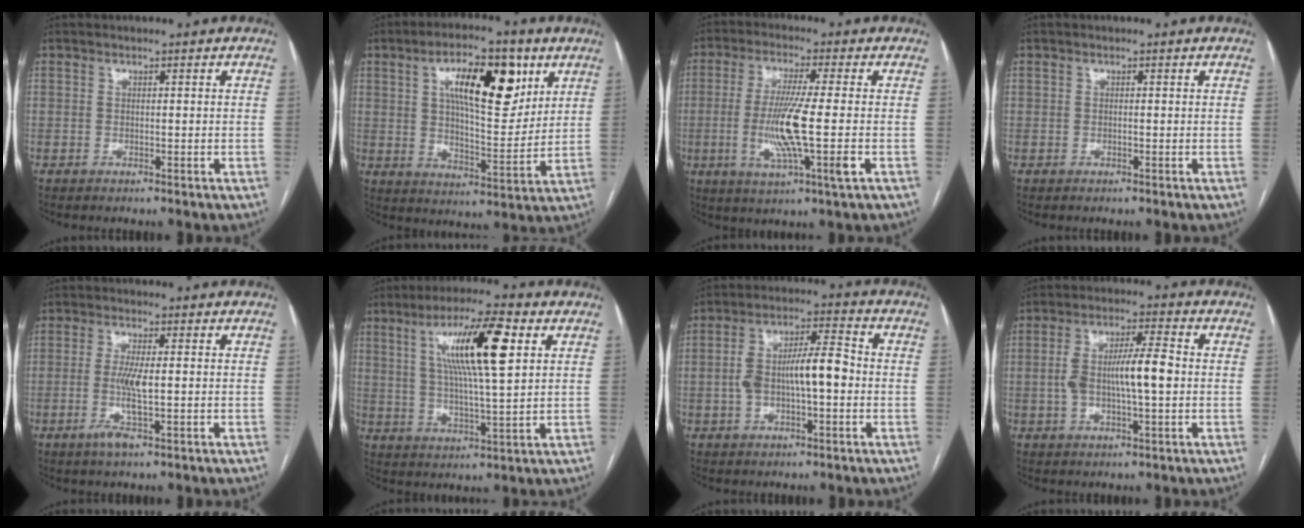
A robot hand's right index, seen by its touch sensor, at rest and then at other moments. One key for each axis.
{"total": 14.5, "fx": 6.1, "fy": 4.9, "fz": 12.2, "tx": -0.197, "ty": 0.012, "tz": 0.100}
{"total": 11.1, "fx": -1.8, "fy": -0.2, "fz": 10.9, "tx": -0.216, "ty": -0.015, "tz": -0.038}
{"total": 0.0}
{"total": 5.1, "fx": -1.1, "fy": 0.4, "fz": 4.9, "tx": -0.109, "ty": -0.011, "tz": -0.020}
{"total": 13.3, "fx": 4.4, "fy": 1.3, "fz": 12.4, "tx": -0.226, "ty": 0.011, "tz": 0.077}
{"total": 9.8, "fx": -0.8, "fy": 2.9, "fz": 9.3, "tx": -0.178, "ty": 0.029, "tz": -0.012}
{"total": 9.2, "fx": -0.3, "fy": 1.9, "fz": 9.0, "tx": -0.170, "ty": 0.017, "tz": -0.005}